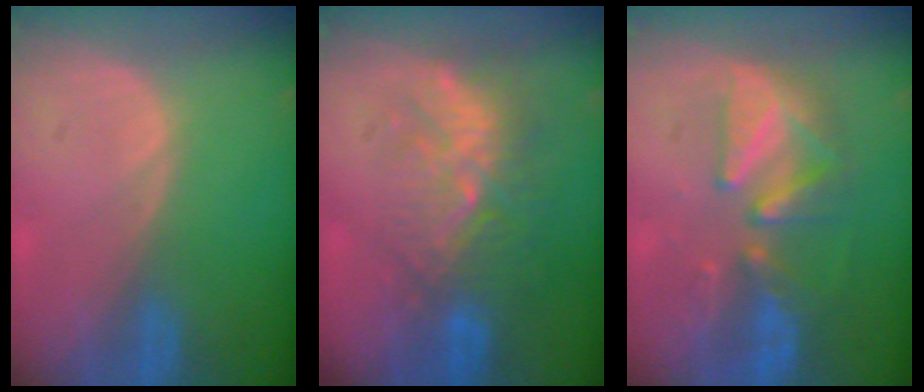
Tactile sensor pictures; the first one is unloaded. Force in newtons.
{"total": 9.2, "press": 8.6, "slide": 3.4}
{"total": 8.1, "press": 7.9, "slide": 1.9}